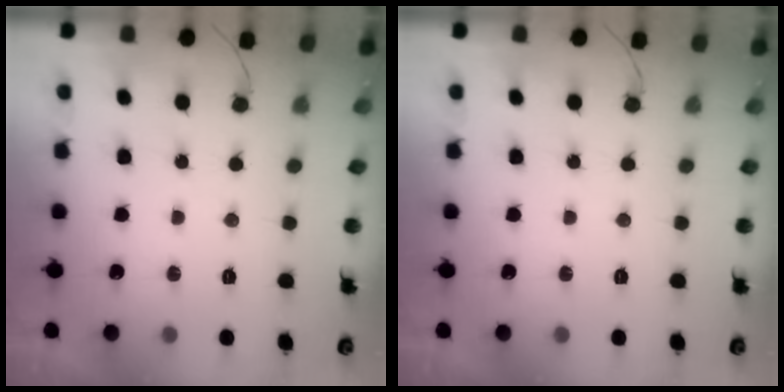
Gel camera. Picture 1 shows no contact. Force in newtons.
{"total": 0.0}